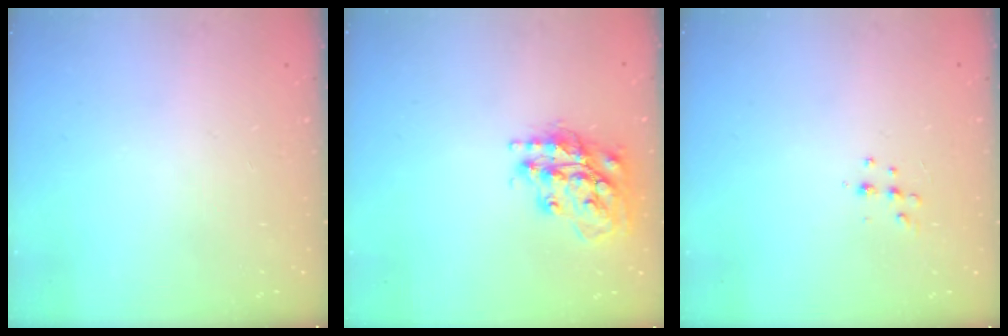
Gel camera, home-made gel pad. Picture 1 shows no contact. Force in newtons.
{"total": 17.6, "press": 17.5, "slide": 1.4}
{"total": 5.8, "press": 5.7, "slide": 0.8}